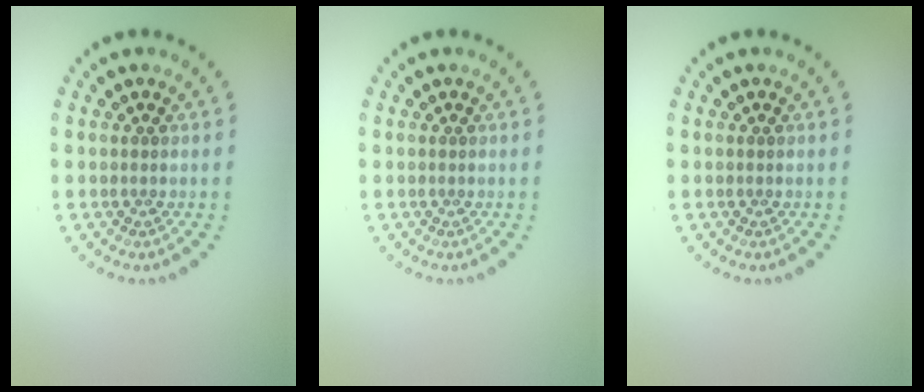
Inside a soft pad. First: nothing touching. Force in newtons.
{"total": 0.0}
{"total": 0.0}